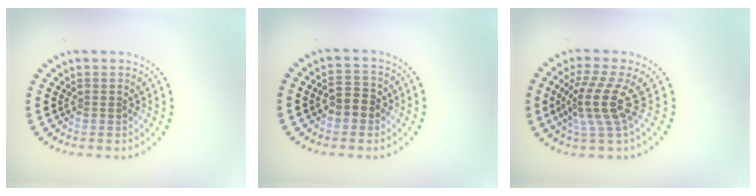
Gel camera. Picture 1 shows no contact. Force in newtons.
{"total": 2.4, "press": 2.4, "slide": 0.3}
{"total": 3.9, "press": 2.7, "slide": 2.8}